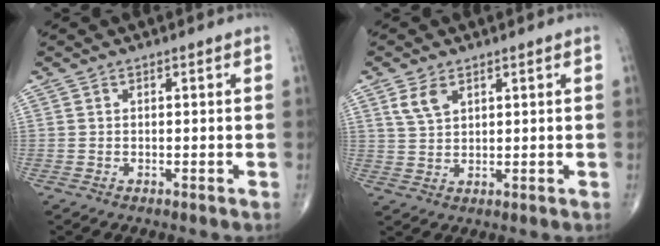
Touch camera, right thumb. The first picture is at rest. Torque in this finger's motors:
{"motor_torque": [-0.41, 0.49, 0.55, 0.17, 0.03]}